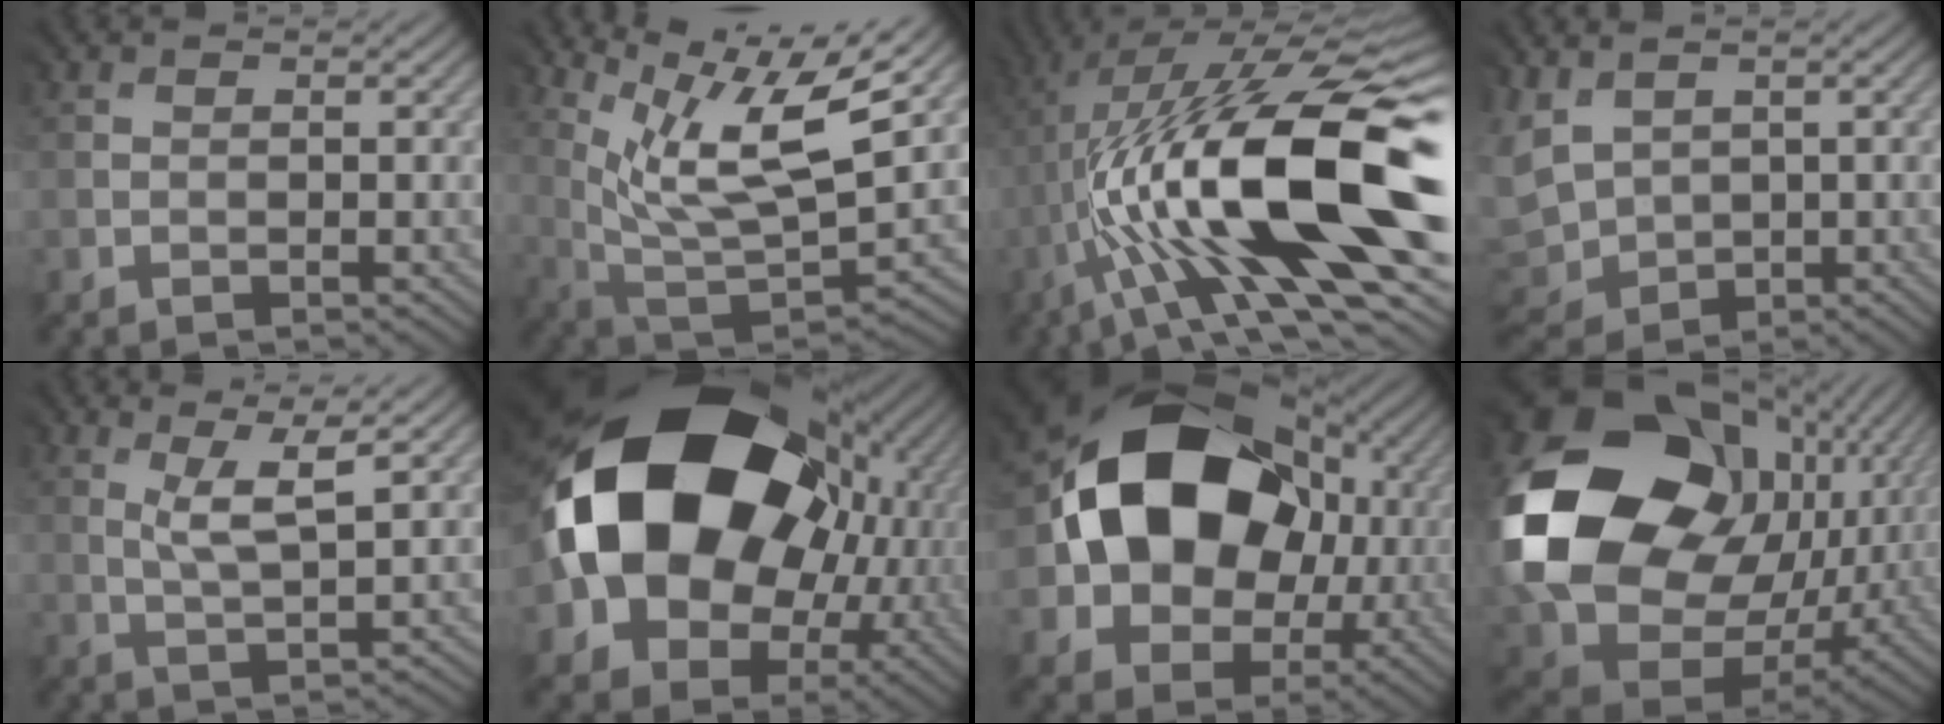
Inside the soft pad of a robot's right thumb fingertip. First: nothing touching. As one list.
[{"total": 11.0, "force": [7.5, 2.6, 7.7], "torque": [-0.162, -0.004, 0.149]}, {"total": 18.5, "force": [-1.9, 5.9, 17.4], "torque": [-0.305, 0.008, -0.029]}, {"total": 4.7, "force": [1.3, 4.1, 1.9], "torque": [-0.094, -0.005, 0.024]}, {"total": 4.0, "force": [2.5, 0.3, 3.1], "torque": [-0.059, -0.003, 0.053]}, {"total": 19.6, "force": [1.4, 15.2, 12.2], "torque": [-0.274, -0.041, 0.056]}, {"total": 16.0, "force": [1.8, 13.4, 8.7], "torque": [-0.145, -0.013, 0.044]}, {"total": 19.5, "force": [2.9, 15.9, 10.9], "torque": [-0.293, -0.027, 0.104]}]